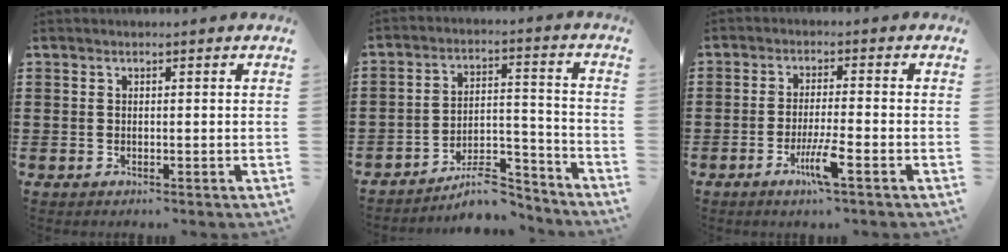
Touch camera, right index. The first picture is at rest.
{"total": 8.6, "force": [-7.6, 2.1, 3.4], "torque": [-0.043, 0.024, -0.140]}
{"total": 5.5, "force": [-2.7, 0.2, 4.8], "torque": [-0.097, -0.016, -0.051]}